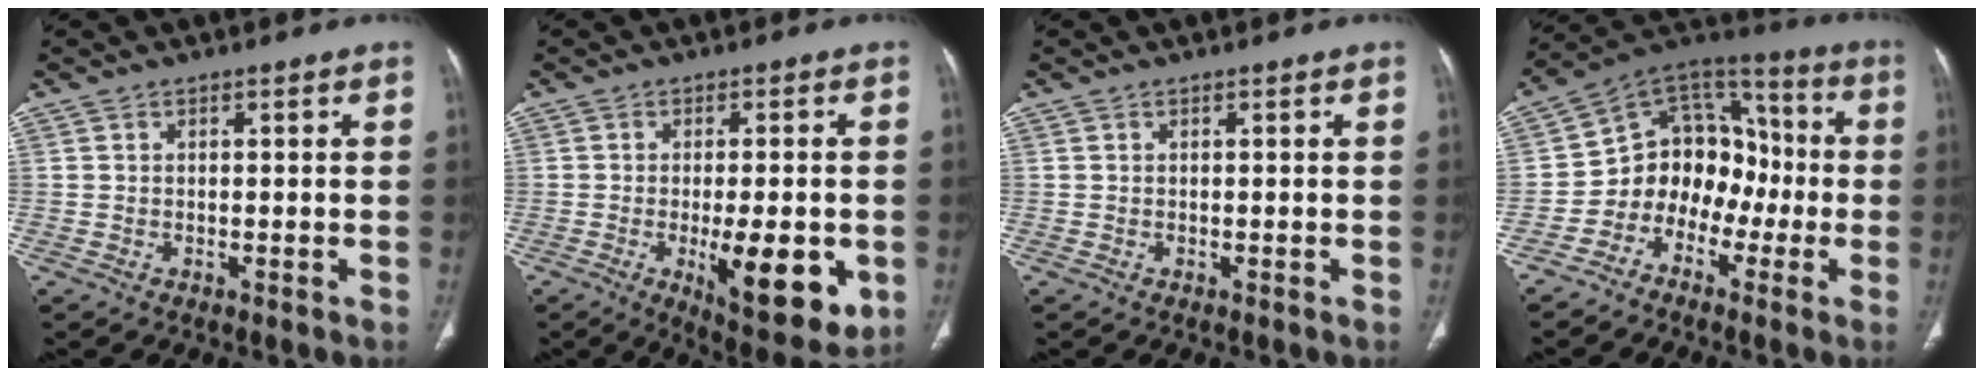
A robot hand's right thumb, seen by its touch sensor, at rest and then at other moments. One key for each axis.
{"total": 14.4, "fx": -3.8, "fy": 5.1, "fz": 12.9, "tx": -0.164, "ty": -0.019, "tz": -0.042}
{"total": 0.0}
{"total": 13.3, "fx": -4.1, "fy": 10.7, "fz": 6.7, "tx": -0.048, "ty": 0.080, "tz": -0.085}